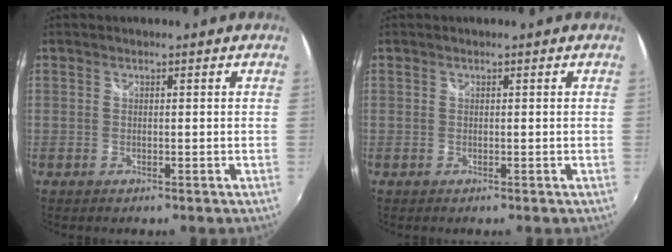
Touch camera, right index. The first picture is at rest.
{"total": 0.0}